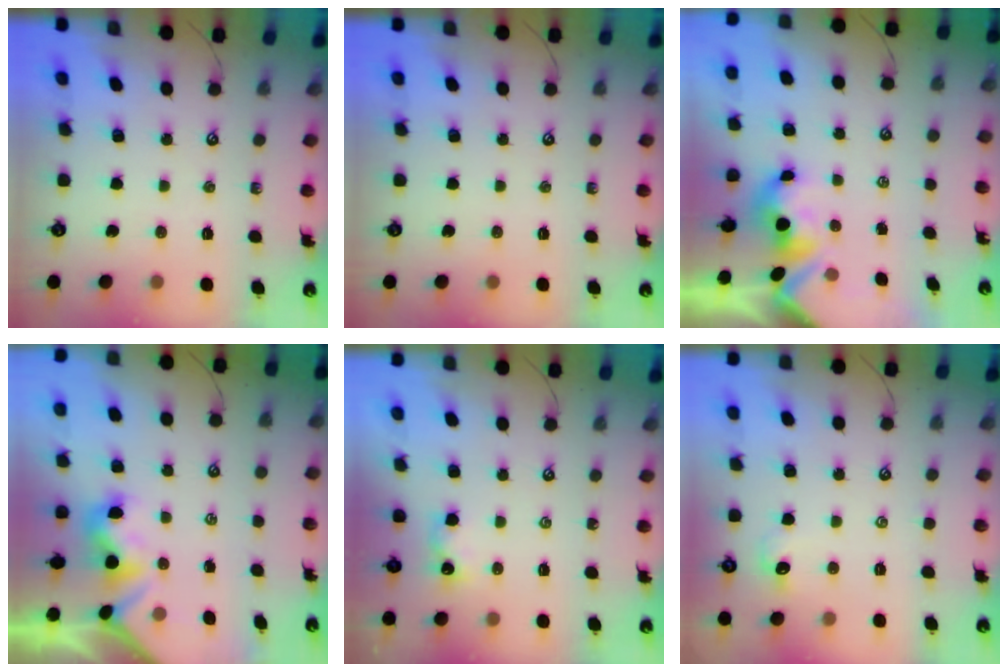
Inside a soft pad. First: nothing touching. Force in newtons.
{"total": 0.0}
{"total": 1.8, "press": 1.7, "slide": 0.7}
{"total": 1.4, "press": 1.2, "slide": 0.6}
{"total": 3.4, "press": 3.4, "slide": 0.4}
{"total": 1.0, "press": 0.8, "slide": 0.6}